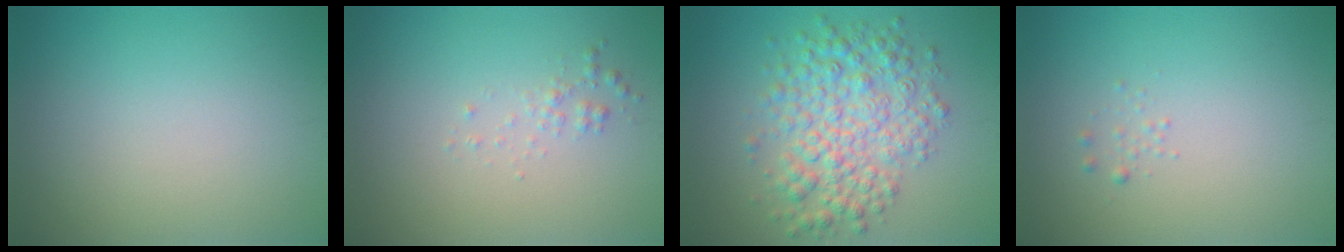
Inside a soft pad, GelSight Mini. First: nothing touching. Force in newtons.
{"total": 0.9, "press": 0.9, "slide": 0.0}
{"total": 5.9, "press": 5.9, "slide": 0.0}
{"total": 0.6, "press": 0.6, "slide": 0.0}